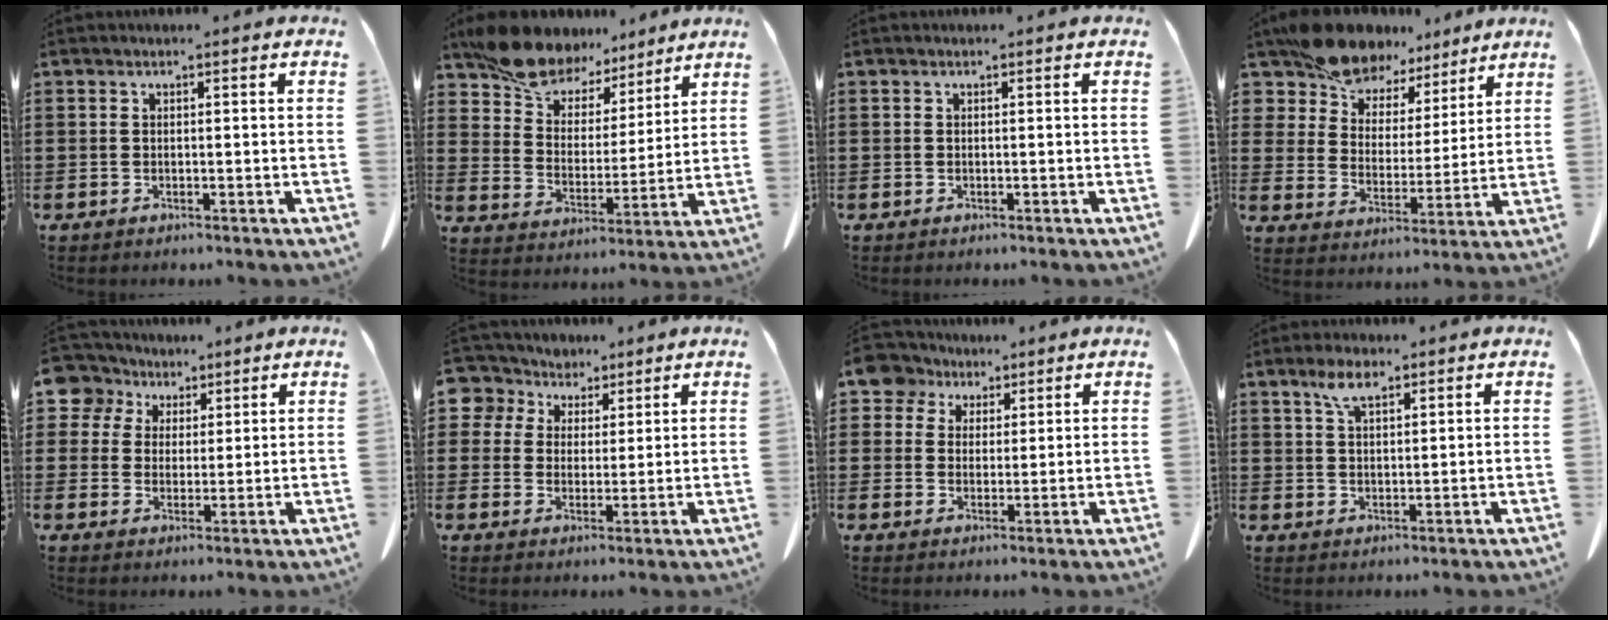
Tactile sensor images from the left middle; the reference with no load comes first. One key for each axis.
{"total": 11.0, "fx": 9.8, "fy": 4.3, "fz": 2.5, "tx": -0.092, "ty": -0.053, "tz": 0.189}
{"total": 0.0}
{"total": 11.4, "fx": 10.2, "fy": 4.7, "fz": 2.1, "tx": -0.088, "ty": -0.057, "tz": 0.194}
{"total": 6.5, "fx": 4.0, "fy": 5.0, "fz": 1.3, "tx": -0.054, "ty": -0.007, "tz": 0.073}
{"total": 5.4, "fx": 3.6, "fy": 4.0, "fz": 0.2, "tx": -0.038, "ty": -0.006, "tz": 0.065}
{"total": 5.8, "fx": 3.6, "fy": 4.2, "fz": 1.3, "tx": -0.048, "ty": 0.003, "tz": 0.066}
{"total": 4.2, "fx": 2.7, "fy": 1.5, "fz": 2.9, "tx": -0.064, "ty": 0.004, "tz": 0.049}